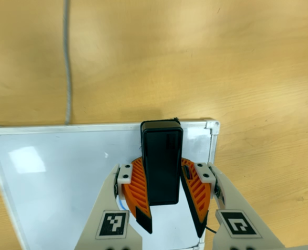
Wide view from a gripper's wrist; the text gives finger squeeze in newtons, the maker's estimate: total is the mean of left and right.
{"total": 11.6, "left": 13.3, "right": 9.9}